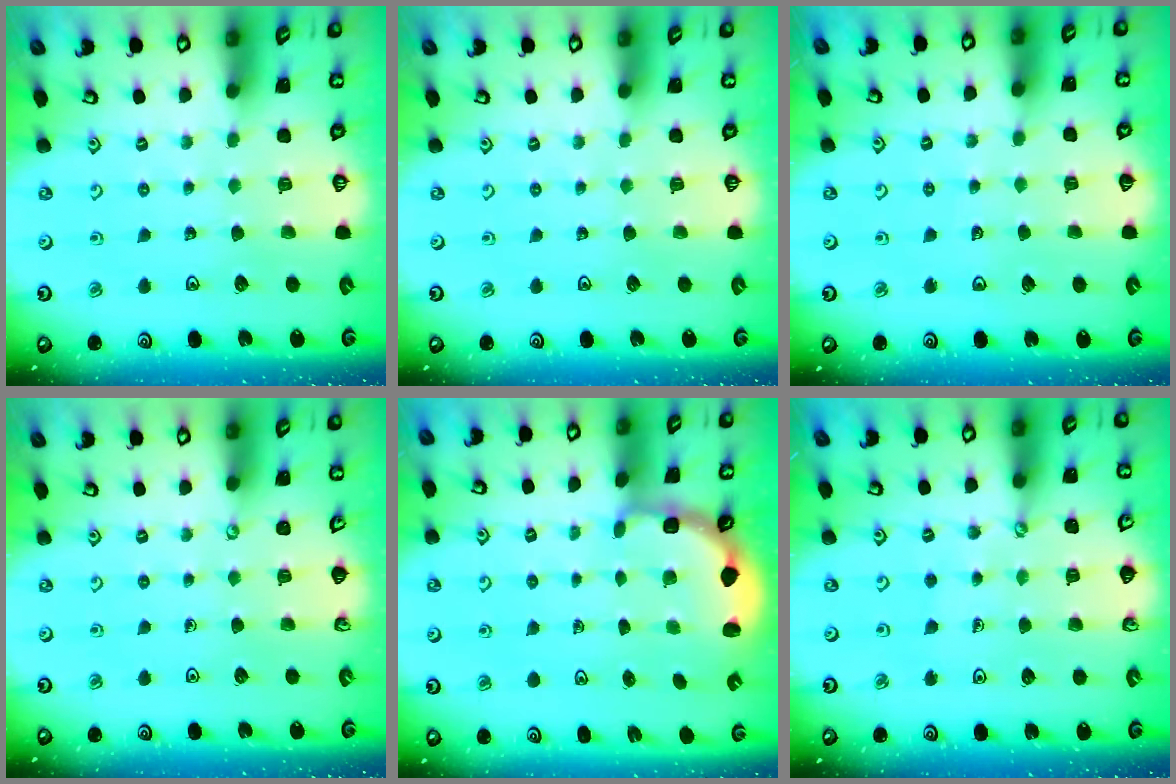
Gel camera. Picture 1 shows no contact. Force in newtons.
{"total": 0.0}
{"total": 1.6, "press": 1.6, "slide": 0.2}
{"total": 0.0}
{"total": 3.0, "press": 2.6, "slide": 1.5}
{"total": 1.1, "press": 1.1, "slide": 0.1}